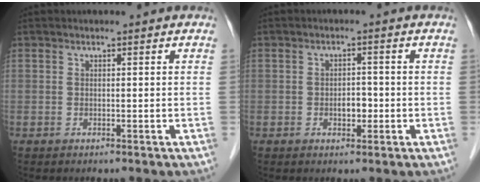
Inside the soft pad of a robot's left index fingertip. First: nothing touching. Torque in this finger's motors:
{"motor_torque": [0.07, 0.06, 0.03, 0.01]}